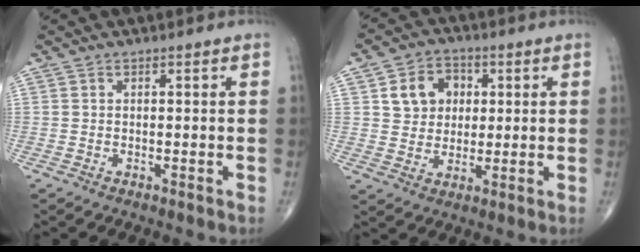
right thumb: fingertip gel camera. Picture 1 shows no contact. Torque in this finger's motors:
{"motor_torque": [0.03, 0.03, 0.04, -0.04, 0.09]}